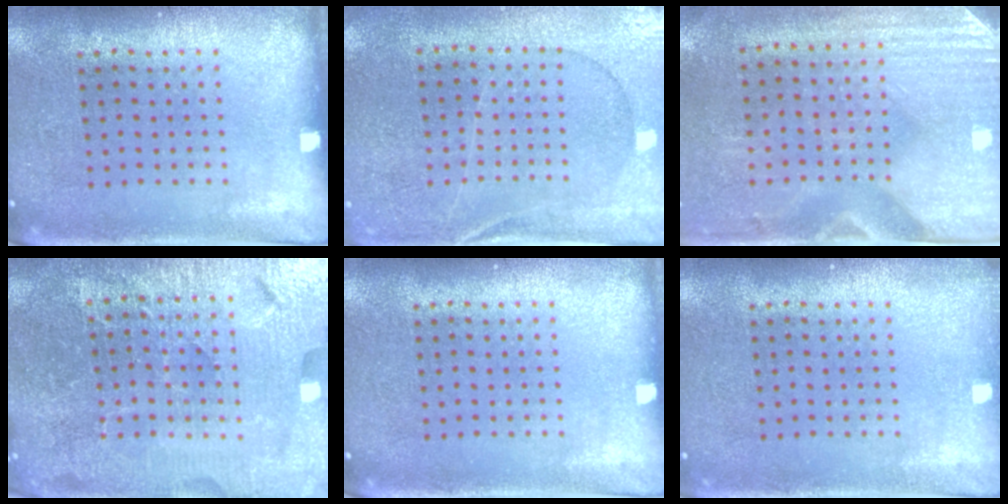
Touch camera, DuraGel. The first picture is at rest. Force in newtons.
{"total": 0.5, "press": 0.4, "slide": 0.4}
{"total": 2.9, "press": 2.5, "slide": 1.5}
{"total": 5.7, "press": 5.1, "slide": 2.5}
{"total": 0.0}
{"total": 0.7, "press": 0.7, "slide": 0.1}